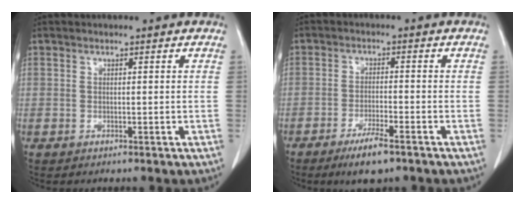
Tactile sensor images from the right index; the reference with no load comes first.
{"total": 5.6, "force": [-3.7, 0.9, 4.1], "torque": [-0.080, -0.009, -0.059]}